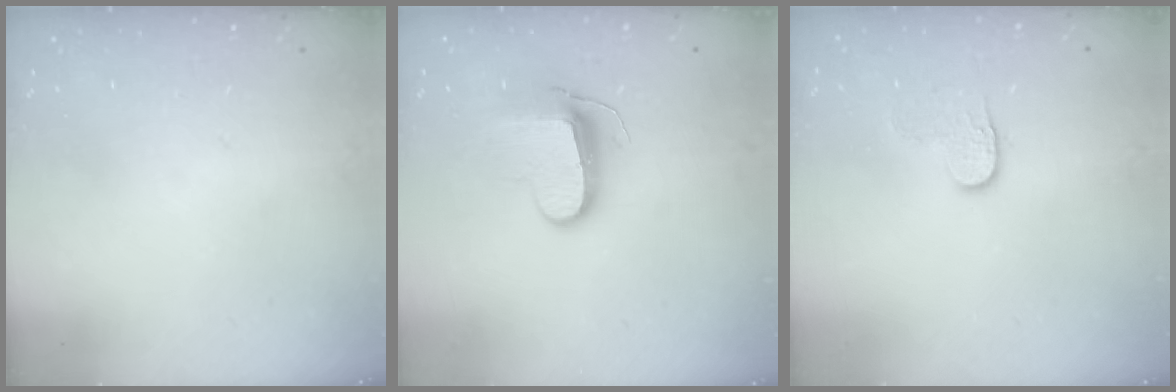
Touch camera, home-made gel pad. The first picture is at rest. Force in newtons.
{"total": 9.7, "press": 9.7, "slide": 0.9}
{"total": 4.0, "press": 4.0, "slide": 0.5}